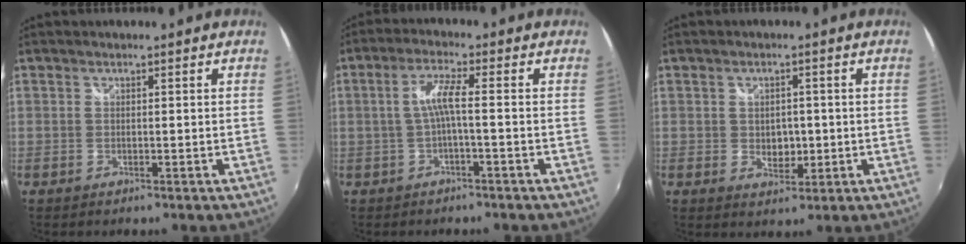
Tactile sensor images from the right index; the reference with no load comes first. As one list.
[{"total": 4.2, "force": [-1.1, -0.1, 4.0], "torque": [-0.087, 0.004, -0.018]}, {"total": 4.4, "force": [-0.3, 3.2, 2.9], "torque": [-0.045, -0.003, -0.002]}]